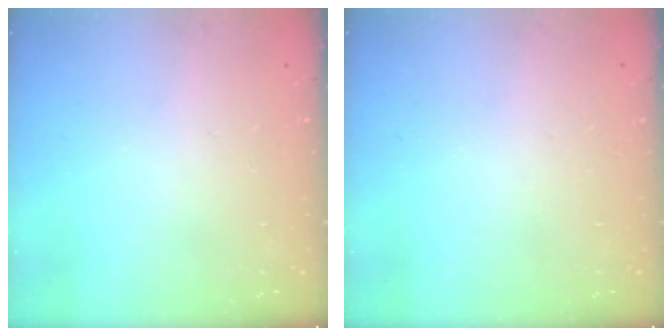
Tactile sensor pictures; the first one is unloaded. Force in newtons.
{"total": 0.0}